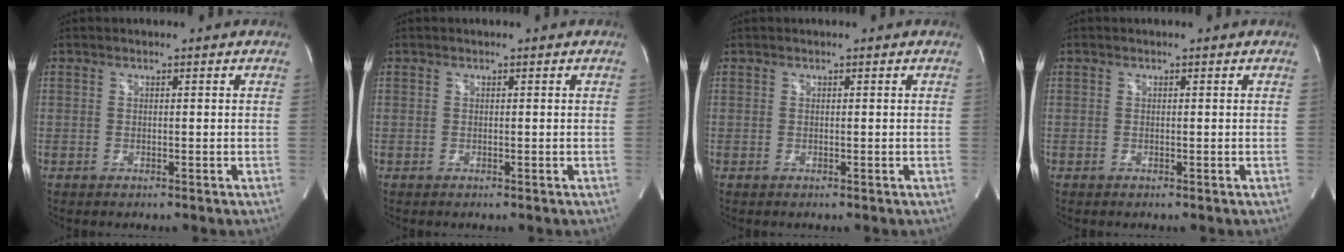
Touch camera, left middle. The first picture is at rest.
{"total": 0.0}
{"total": 0.0}
{"total": 0.0}